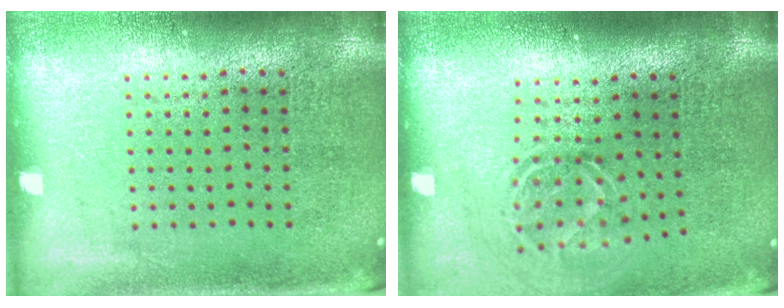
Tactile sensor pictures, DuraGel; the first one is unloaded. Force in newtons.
{"total": 1.7, "press": 1.2, "slide": 1.2}